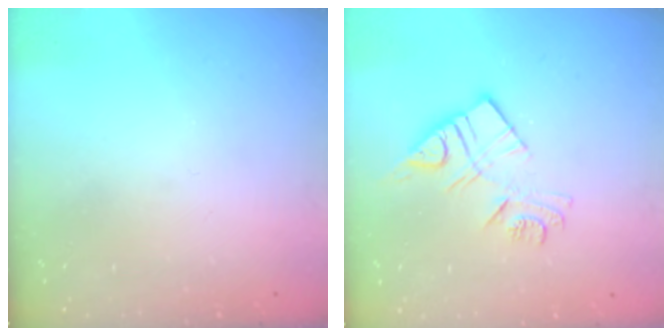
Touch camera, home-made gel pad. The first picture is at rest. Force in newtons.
{"total": 10.8, "press": 10.7, "slide": 0.9}